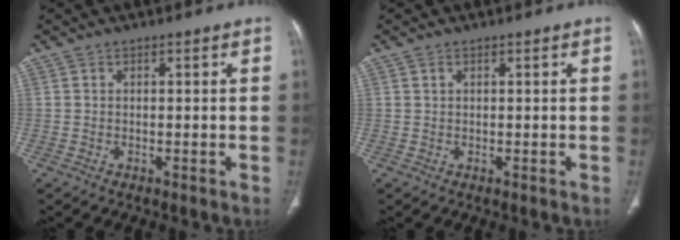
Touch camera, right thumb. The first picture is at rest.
{"total": 0.6, "force": [0.3, 0.4, 0.3], "torque": [-0.007, 0.000, 0.006]}